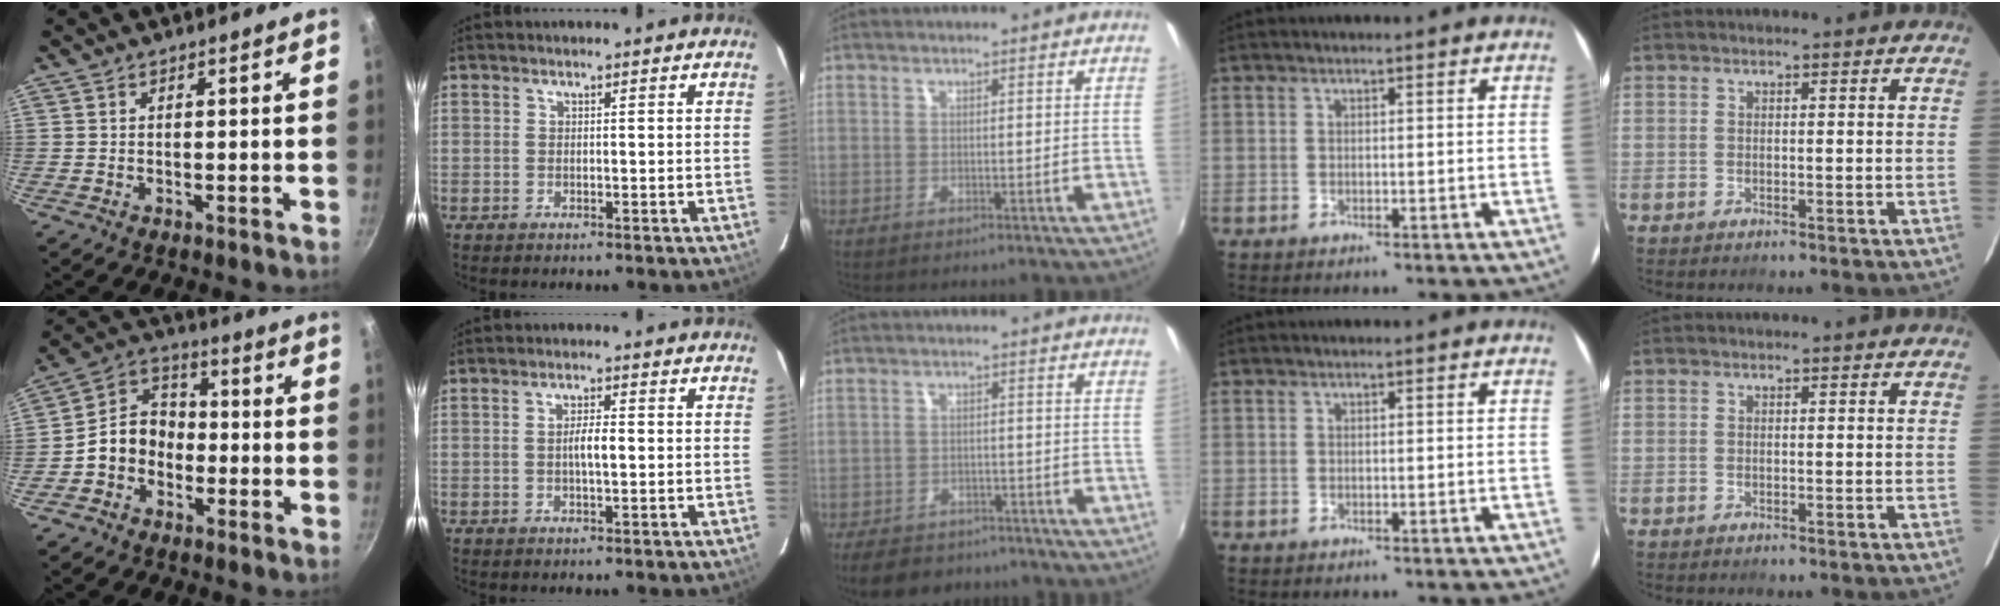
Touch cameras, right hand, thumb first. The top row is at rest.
{"thumb": {"total": 9.2, "force": [-2.7, 7.5, 4.6], "torque": [-0.047, 0.046, -0.068]}, "index": {"total": 3.1, "force": [-0.1, 0.7, 3.0], "torque": [-0.054, 0.004, -0.002]}, "middle": {"total": 10.4, "force": [-8.2, 5.0, 3.9], "torque": [-0.094, -0.008, -0.121]}}